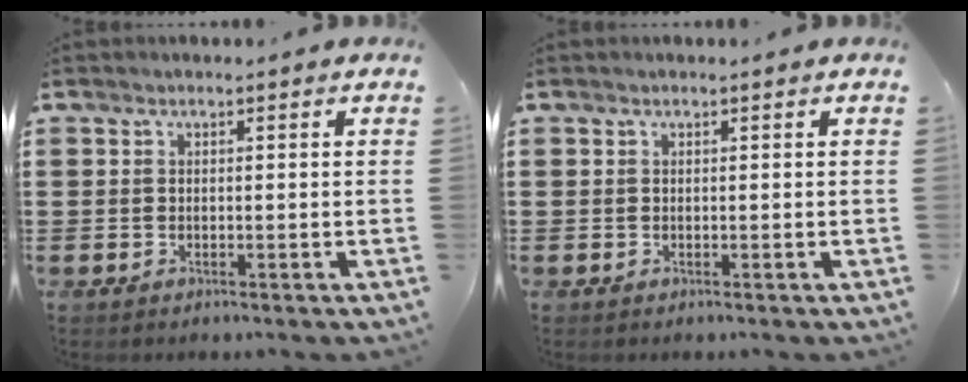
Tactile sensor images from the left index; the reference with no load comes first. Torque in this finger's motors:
{"motor_torque": [-0.47, 0.53, 0.00, -0.01]}